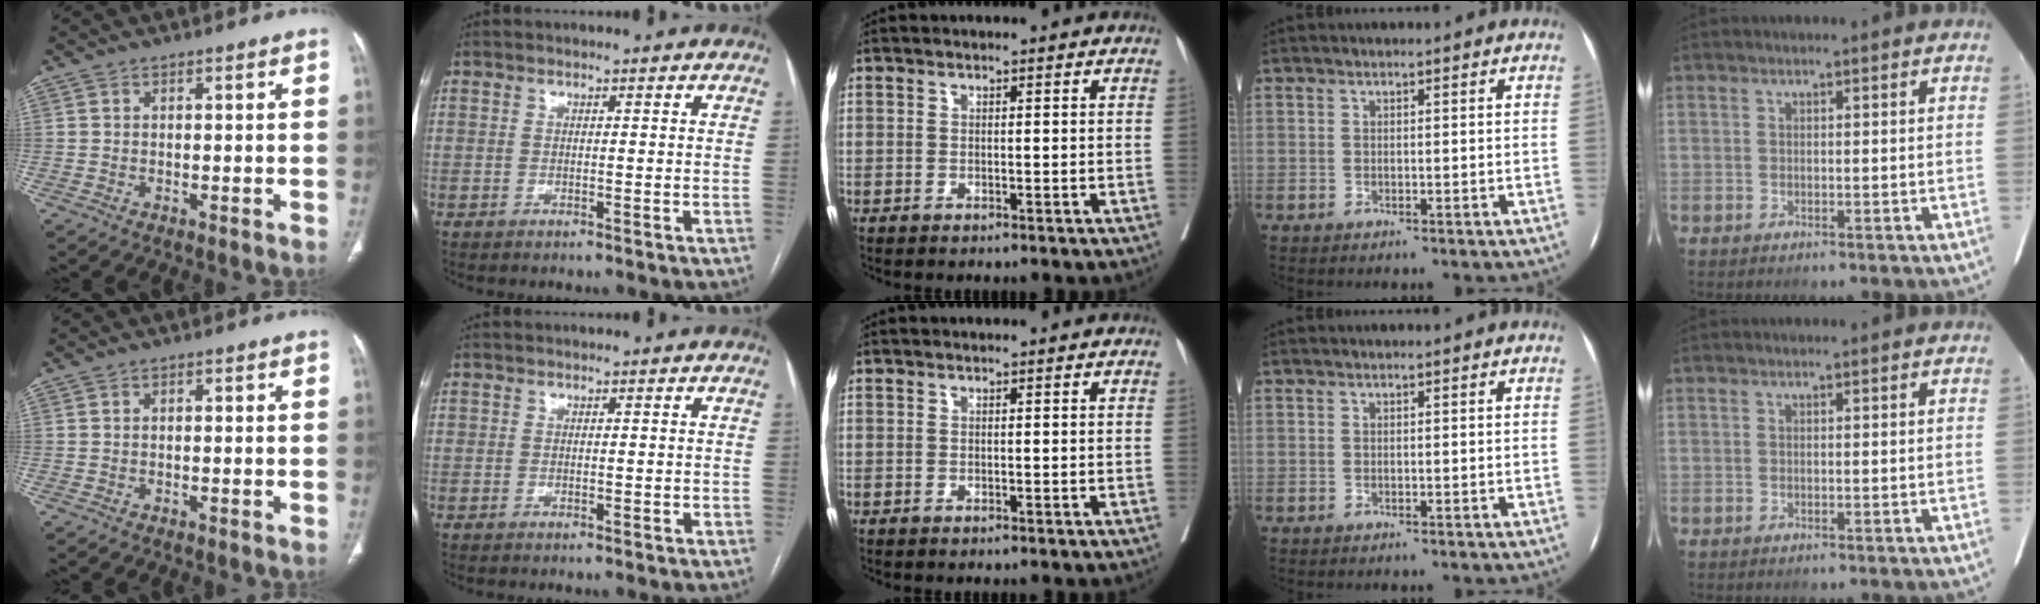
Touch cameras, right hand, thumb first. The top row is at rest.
{"thumb": {"total": 0.6, "force": [0.0, 0.3, 0.5], "torque": [-0.012, 0.004, 0.002]}, "index": {"total": 0.7, "force": [-0.1, 0.5, 0.5], "torque": [-0.011, 0.005, 0.002]}}